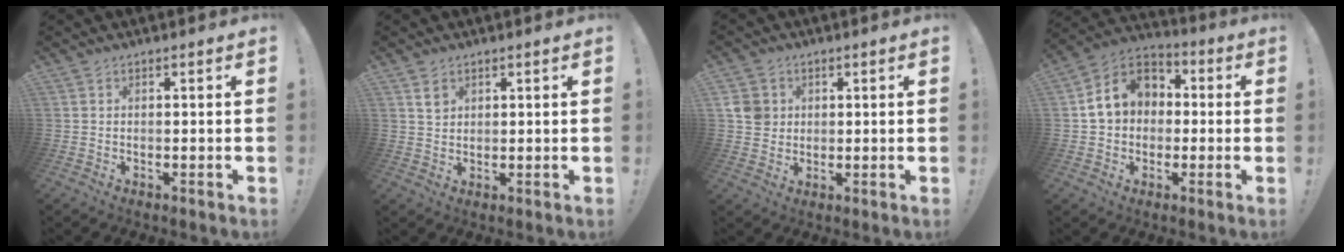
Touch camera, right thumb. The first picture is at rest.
{"total": 3.2, "force": [1.8, 2.3, 1.3], "torque": [-0.007, -0.007, 0.031]}
{"total": 6.3, "force": [1.4, 5.9, 1.9], "torque": [-0.023, -0.003, 0.028]}
{"total": 12.0, "force": [1.9, 10.2, 6.0], "torque": [-0.082, 0.010, 0.046]}